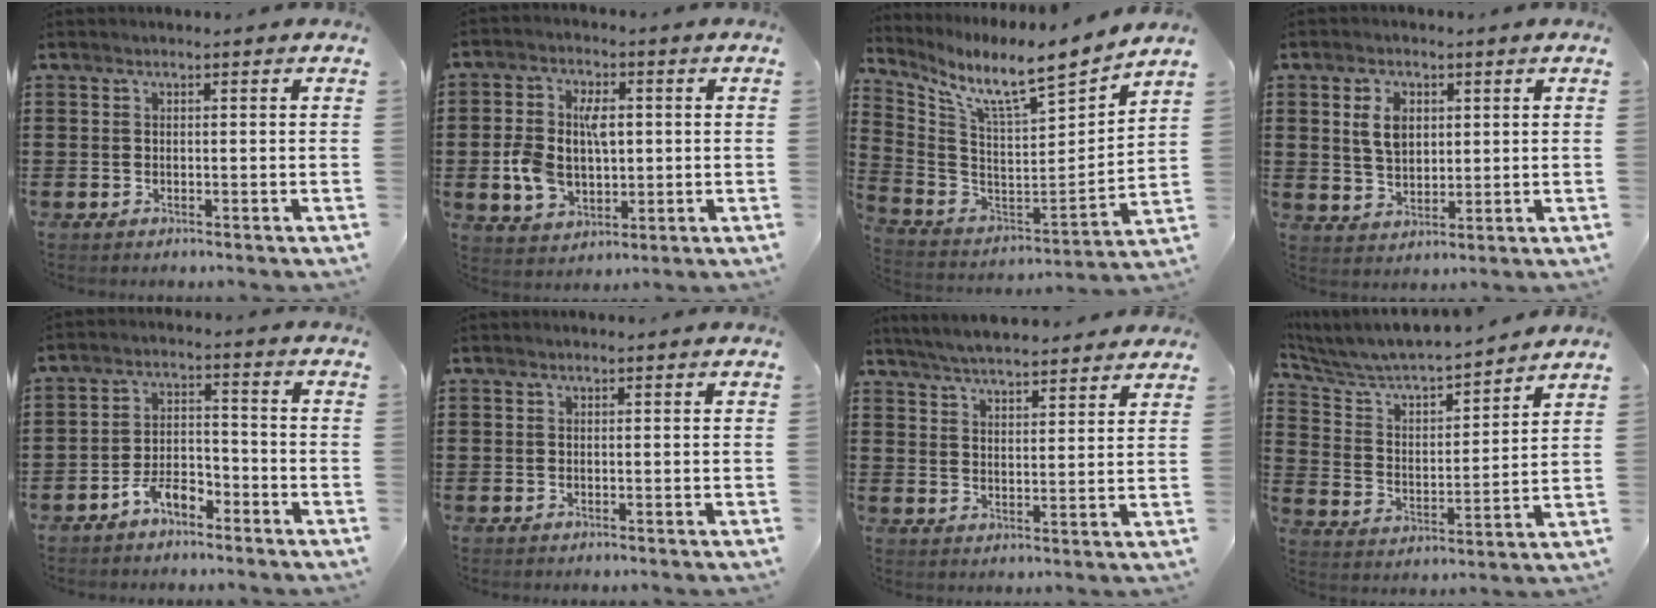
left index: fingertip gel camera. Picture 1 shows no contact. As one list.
[{"total": 8.3, "force": [0.2, 5.4, 6.3], "torque": [-0.142, 0.008, -0.004]}, {"total": 8.8, "force": [7.0, 0.8, 5.3], "torque": [-0.128, -0.064, 0.109]}, {"total": 5.2, "force": [1.6, 3.3, 3.8], "torque": [-0.077, 0.007, 0.026]}, {"total": 5.2, "force": [-4.0, 1.9, 2.6], "torque": [-0.050, 0.015, -0.077]}, {"total": 0.0}, {"total": 5.2, "force": [5.1, 0.1, 1.1], "torque": [-0.038, -0.018, 0.093]}, {"total": 5.3, "force": [5.0, 0.9, 1.4], "torque": [-0.054, -0.037, 0.078]}]